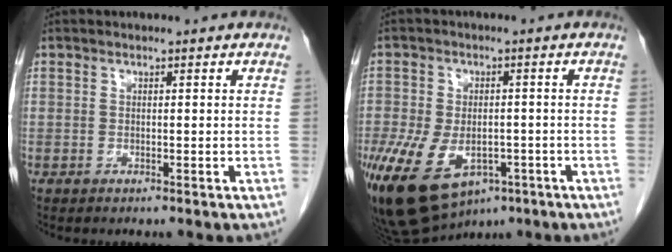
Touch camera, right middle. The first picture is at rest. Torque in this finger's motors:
{"motor_torque": [0.36, 0.07, 1.05, 0.21]}